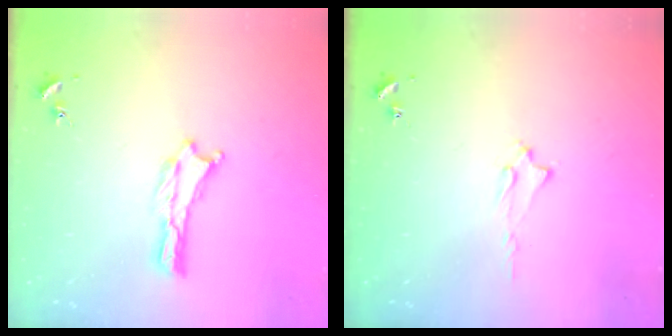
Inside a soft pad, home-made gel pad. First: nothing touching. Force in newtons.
{"total": 1.7, "press": 1.6, "slide": 0.2}